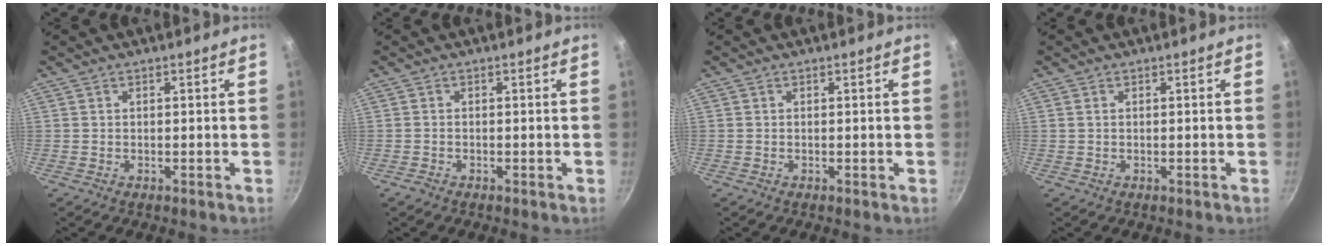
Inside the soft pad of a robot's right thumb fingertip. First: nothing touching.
{"total": 0.7, "force": [-0.6, 0.3, 0.2], "torque": [-0.010, 0.004, -0.015]}
{"total": 0.0}
{"total": 0.6, "force": [0.2, 0.4, 0.4], "torque": [-0.009, 0.001, 0.002]}